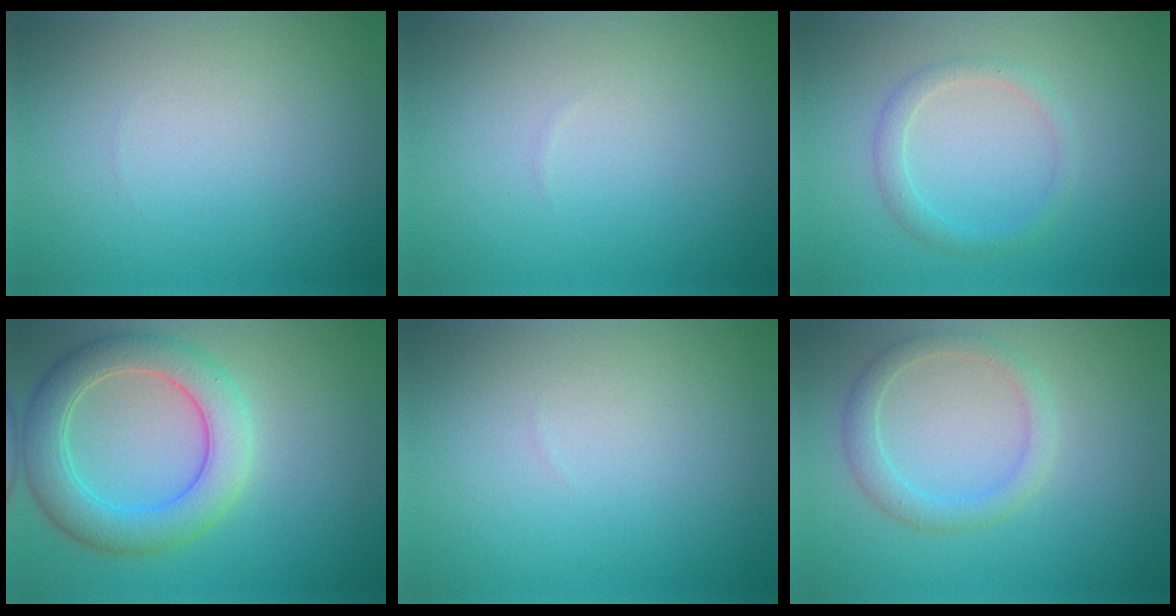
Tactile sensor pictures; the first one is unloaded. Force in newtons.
{"total": 0.0}
{"total": 1.6, "press": 1.6, "slide": 0.1}
{"total": 5.8, "press": 5.8, "slide": 0.4}
{"total": 0.0}
{"total": 2.3, "press": 2.3, "slide": 0.0}